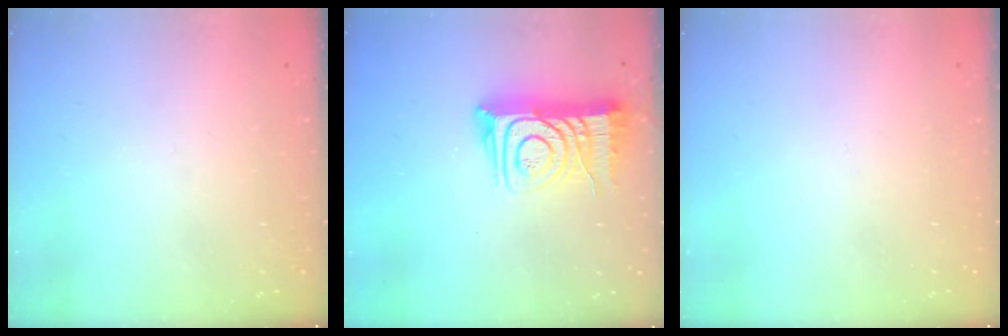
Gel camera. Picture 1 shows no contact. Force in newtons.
{"total": 13.7, "press": 13.6, "slide": 1.1}
{"total": 1.6, "press": 1.6, "slide": 0.1}